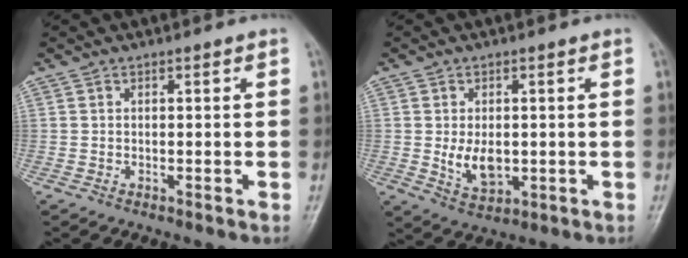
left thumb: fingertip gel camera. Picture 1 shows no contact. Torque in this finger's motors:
{"motor_torque": [0.06, 0.08, 0.26, 0.03, 0.01]}